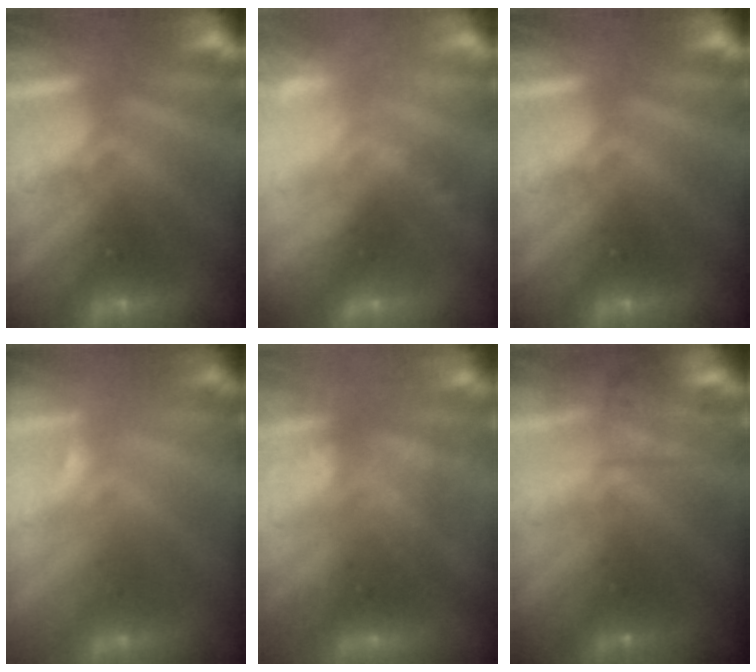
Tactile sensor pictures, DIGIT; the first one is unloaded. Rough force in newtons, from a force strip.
{"total": 2.3}
{"total": 0.0}
{"total": 1.5}
{"total": 2.3}
{"total": 11.2}